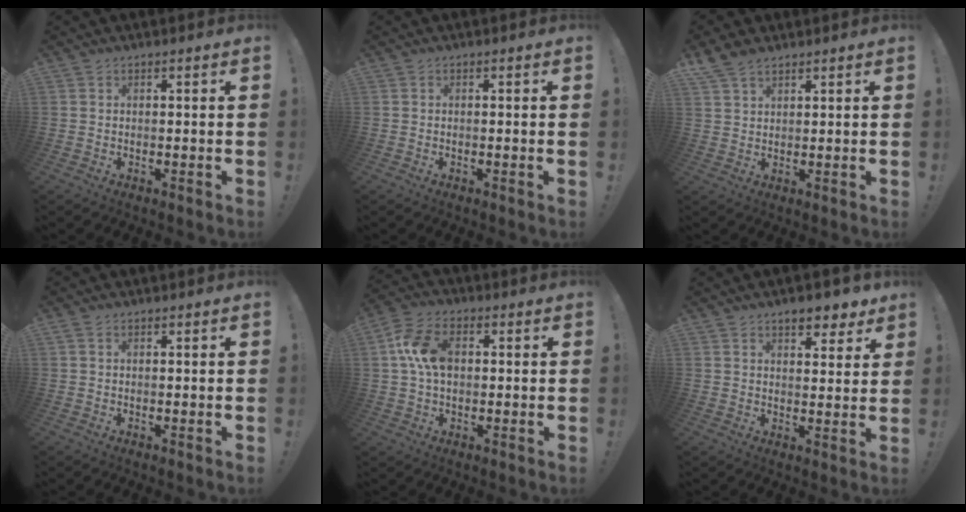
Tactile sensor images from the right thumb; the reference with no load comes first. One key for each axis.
{"total": 0.5, "fx": 0.0, "fy": -0.4, "fz": 0.3, "tx": -0.006, "ty": -0.003, "tz": 0.000}
{"total": 5.6, "fx": 4.4, "fy": 2.5, "fz": 2.4, "tx": -0.047, "ty": -0.016, "tz": 0.086}
{"total": 0.8, "fx": 0.4, "fy": 0.4, "fz": 0.6, "tx": -0.013, "ty": 0.001, "tz": 0.006}
{"total": 11.2, "fx": 1.4, "fy": 7.3, "fz": 8.3, "tx": -0.158, "ty": 0.011, "tz": 0.028}
{"total": 6.8, "fx": 5.2, "fy": 2.9, "fz": 3.4, "tx": -0.032, "ty": -0.031, "tz": 0.091}